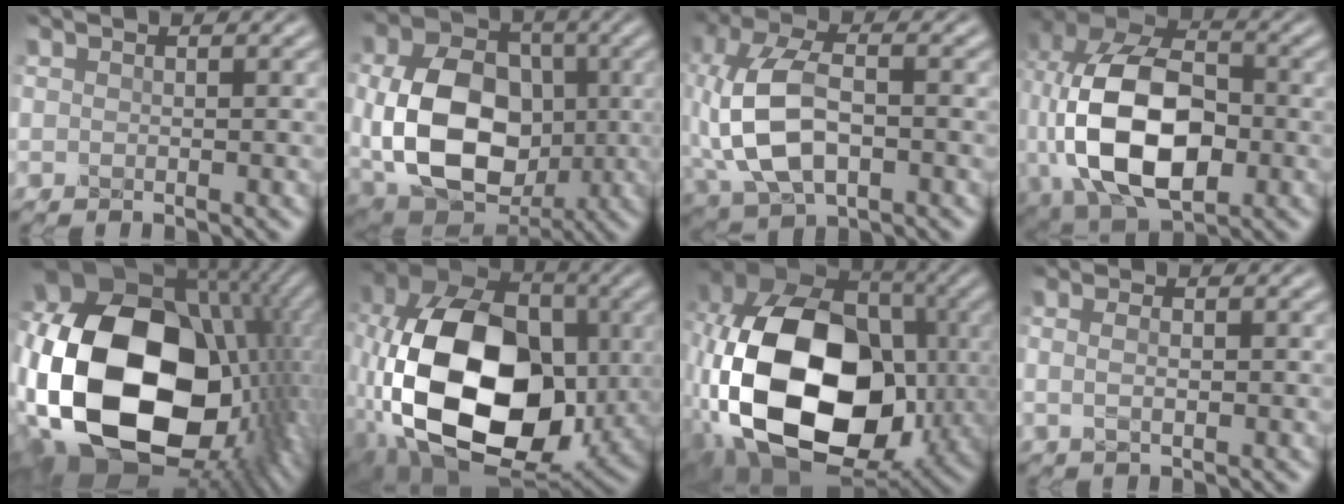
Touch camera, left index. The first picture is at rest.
{"total": 12.4, "force": [-1.5, 8.8, 8.7], "torque": [-0.177, -0.010, -0.032]}
{"total": 9.0, "force": [-1.5, 5.1, 7.2], "torque": [-0.170, 0.000, -0.031]}
{"total": 13.5, "force": [-1.9, 8.1, 10.7], "torque": [-0.223, -0.010, -0.038]}
{"total": 21.5, "force": [-1.5, 14.9, 15.5], "torque": [-0.344, -0.037, -0.004]}
{"total": 16.0, "force": [-2.7, 10.4, 11.9], "torque": [-0.229, -0.016, -0.055]}
{"total": 18.0, "force": [-3.4, 12.1, 12.9], "torque": [-0.256, -0.021, -0.067]}
{"total": 1.2, "force": [-0.3, 0.4, 1.1], "torque": [-0.023, -0.001, -0.002]}